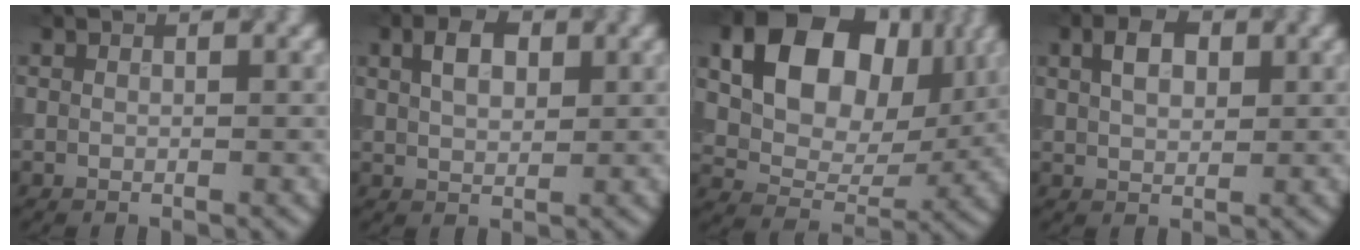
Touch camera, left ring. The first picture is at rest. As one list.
[{"total": 3.2, "force": [1.1, 2.0, 2.3], "torque": [-0.045, 0.007, 0.020]}, {"total": 12.1, "force": [3.9, 8.2, 8.0], "torque": [-0.135, 0.000, 0.065]}, {"total": 3.1, "force": [1.1, 2.0, 2.2], "torque": [-0.043, 0.006, 0.018]}]